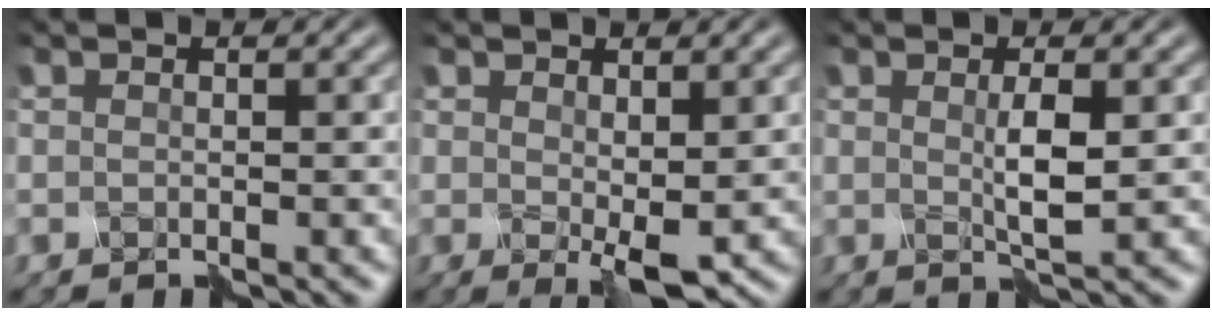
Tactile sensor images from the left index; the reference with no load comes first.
{"total": 2.6, "force": [0.3, 1.1, 2.4], "torque": [-0.046, -0.006, 0.005]}
{"total": 1.9, "force": [0.3, -0.1, 1.8], "torque": [-0.044, -0.001, 0.008]}